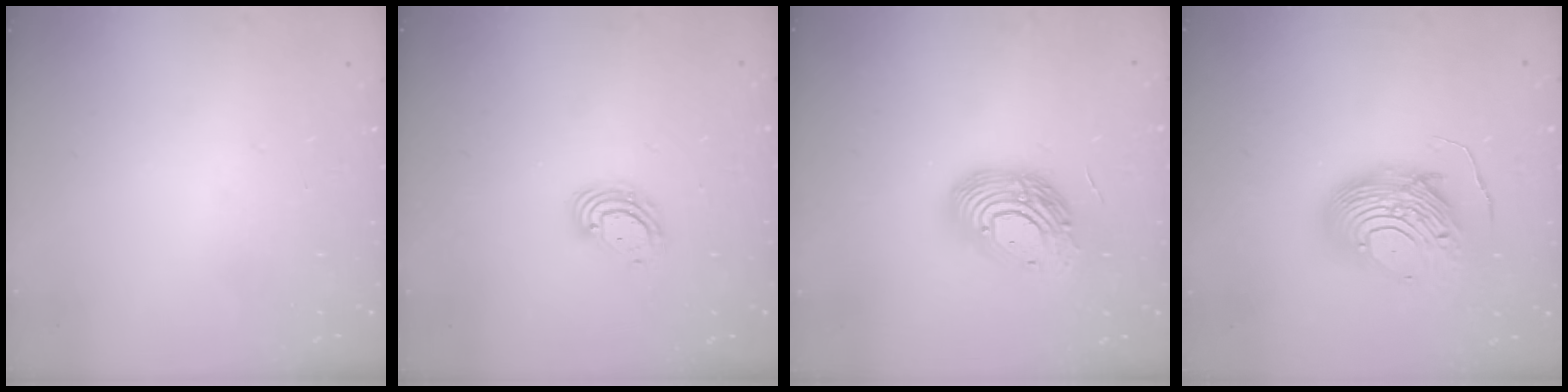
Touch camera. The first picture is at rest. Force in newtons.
{"total": 5.7, "press": 5.6, "slide": 0.8}
{"total": 15.7, "press": 15.7, "slide": 1.1}
{"total": 13.5, "press": 13.4, "slide": 0.8}